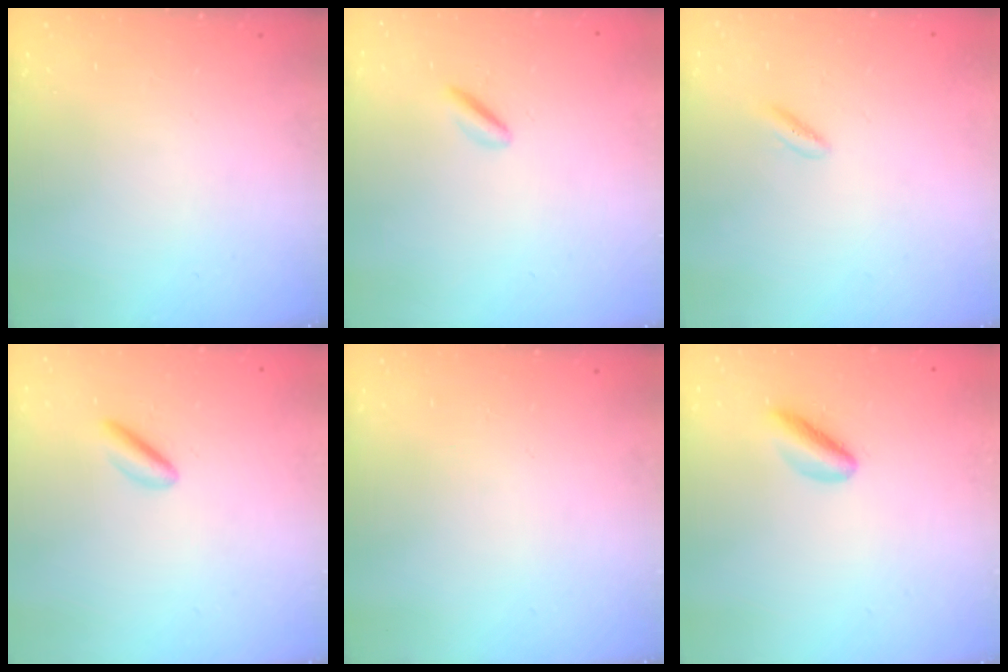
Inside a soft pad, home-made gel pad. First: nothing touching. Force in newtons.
{"total": 0.9, "press": 0.7, "slide": 0.6}
{"total": 1.4, "press": 1.3, "slide": 0.6}
{"total": 2.6, "press": 2.5, "slide": 1.0}
{"total": 0.0}
{"total": 3.9, "press": 3.8, "slide": 0.6}